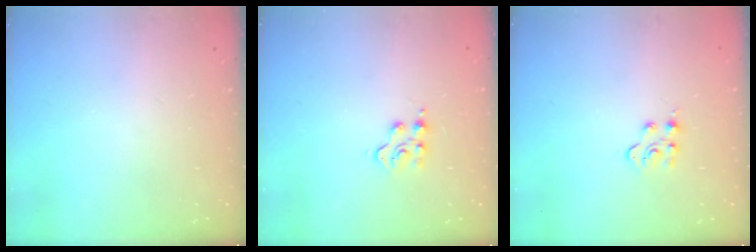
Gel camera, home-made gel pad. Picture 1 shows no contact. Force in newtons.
{"total": 4.2, "press": 4.1, "slide": 0.5}
{"total": 3.9, "press": 3.8, "slide": 0.5}